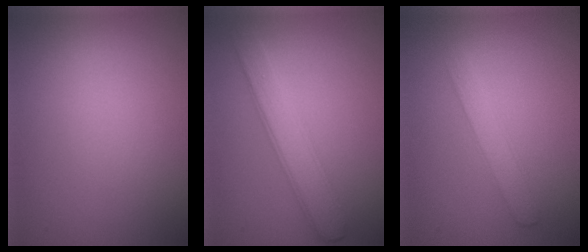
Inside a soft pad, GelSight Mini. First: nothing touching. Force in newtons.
{"total": 3.7, "press": 3.7, "slide": 0.1}
{"total": 2.1, "press": 2.1, "slide": 0.0}